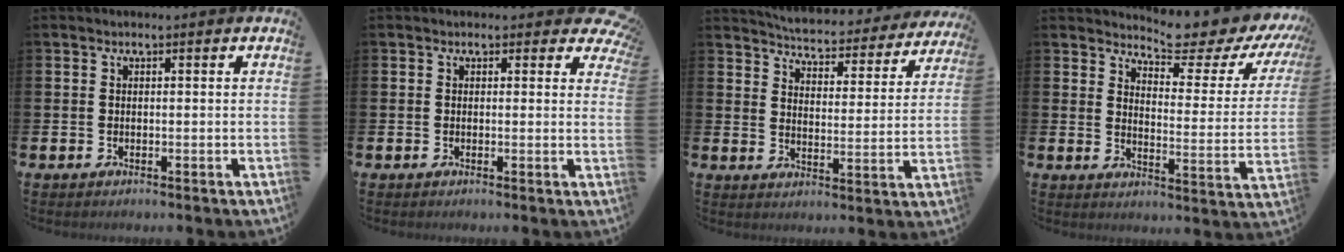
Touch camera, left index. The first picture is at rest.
{"total": 1.2, "force": [0.6, 1.0, 0.4], "torque": [-0.001, 0.004, 0.008]}
{"total": 5.0, "force": [4.9, 0.6, 0.6], "torque": [-0.034, -0.042, 0.079]}
{"total": 5.9, "force": [5.6, 0.8, 1.7], "torque": [-0.041, -0.049, 0.088]}